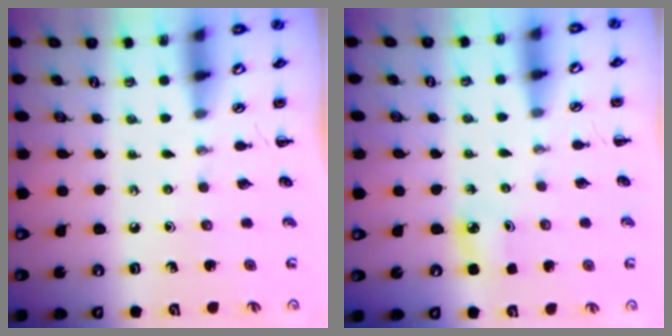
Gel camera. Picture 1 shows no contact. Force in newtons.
{"total": 4.4, "press": 4.3, "slide": 1.2}